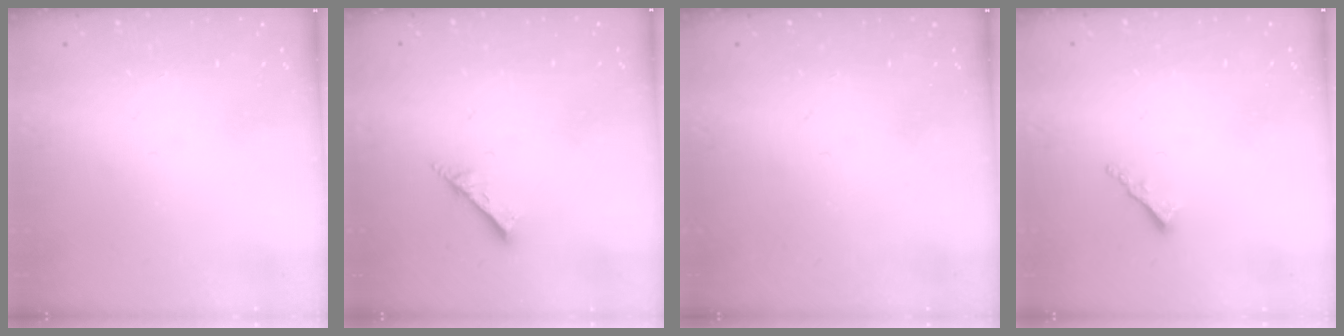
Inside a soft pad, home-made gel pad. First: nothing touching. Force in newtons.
{"total": 1.7, "press": 1.6, "slide": 0.1}
{"total": 0.0}
{"total": 1.7, "press": 1.7, "slide": 0.3}